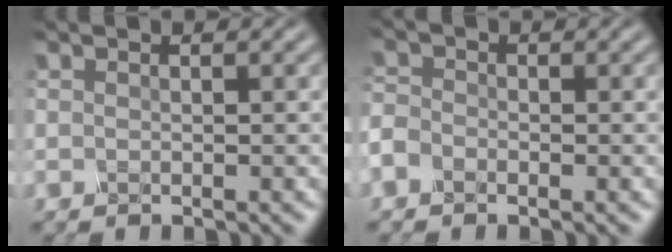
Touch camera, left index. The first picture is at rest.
{"total": 1.4, "force": [-1.3, 0.5, -0.1], "torque": [-0.019, 0.002, -0.019]}